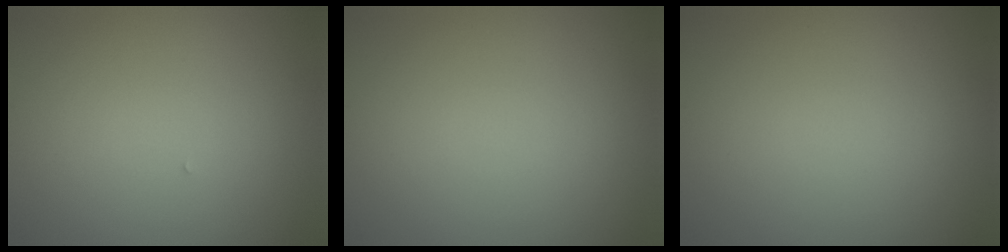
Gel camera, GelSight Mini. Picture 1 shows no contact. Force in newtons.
{"total": 0.0}
{"total": 0.0}